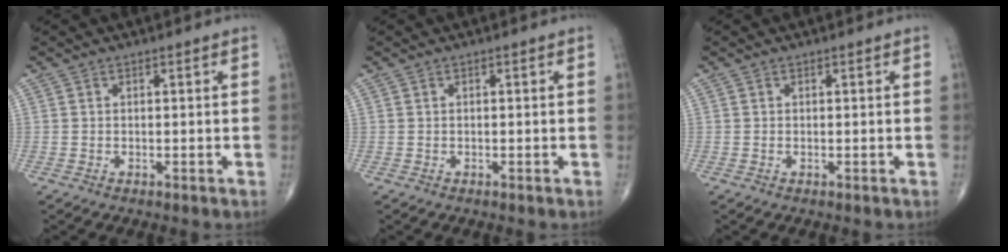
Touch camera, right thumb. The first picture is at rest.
{"total": 0.0}
{"total": 0.0}